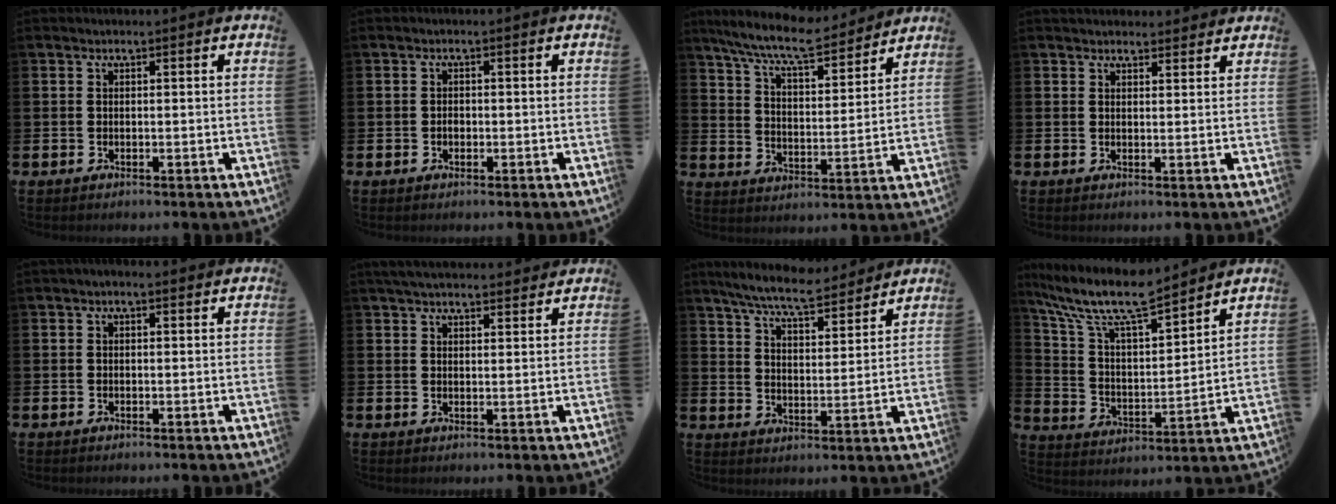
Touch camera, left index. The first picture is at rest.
{"total": 1.1, "force": [-0.4, 0.7, 0.7], "torque": [-0.012, 0.003, -0.009]}
{"total": 9.1, "force": [8.3, 1.3, 3.5], "torque": [-0.096, -0.047, 0.145]}
{"total": 2.2, "force": [2.1, 0.7, 0.0], "torque": [0.014, -0.012, 0.035]}
{"total": 0.7, "force": [0.1, 0.4, 0.6], "torque": [-0.009, 0.006, 0.000]}
{"total": 3.9, "force": [3.6, 0.9, 1.1], "torque": [-0.027, -0.011, 0.068]}
{"total": 7.9, "force": [7.2, 1.1, 3.0], "torque": [-0.079, -0.036, 0.128]}
{"total": 11.1, "force": [9.7, 2.1, 5.0], "torque": [-0.139, -0.053, 0.168]}